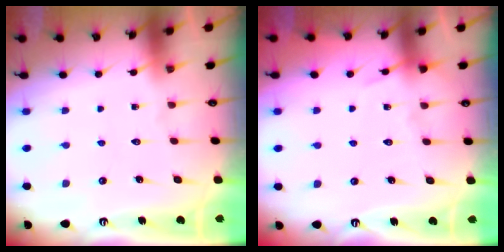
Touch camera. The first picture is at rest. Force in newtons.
{"total": 4.9, "press": 4.9, "slide": 0.6}